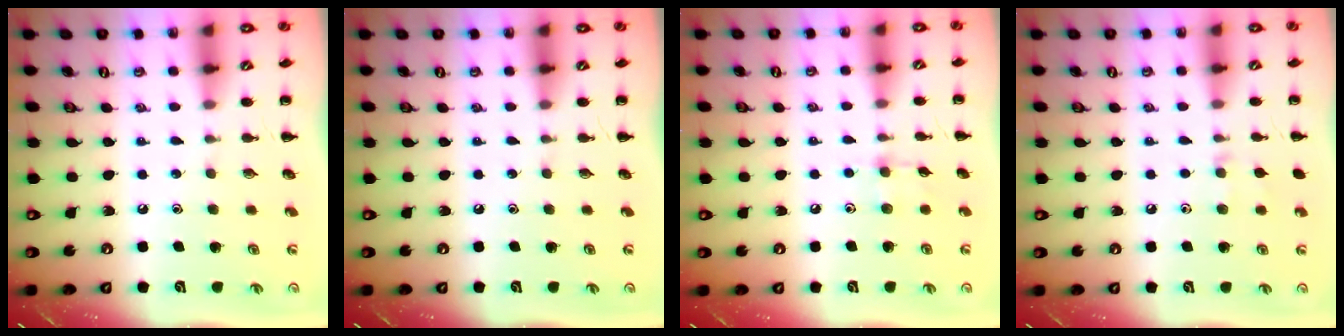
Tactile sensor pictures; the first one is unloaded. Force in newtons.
{"total": 0.0}
{"total": 4.0, "press": 3.7, "slide": 1.4}
{"total": 5.9, "press": 5.6, "slide": 1.8}